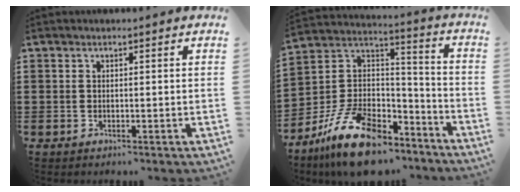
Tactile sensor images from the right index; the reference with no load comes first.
{"total": 15.9, "force": [-11.0, 7.2, 8.9], "torque": [-0.180, 0.054, -0.192]}